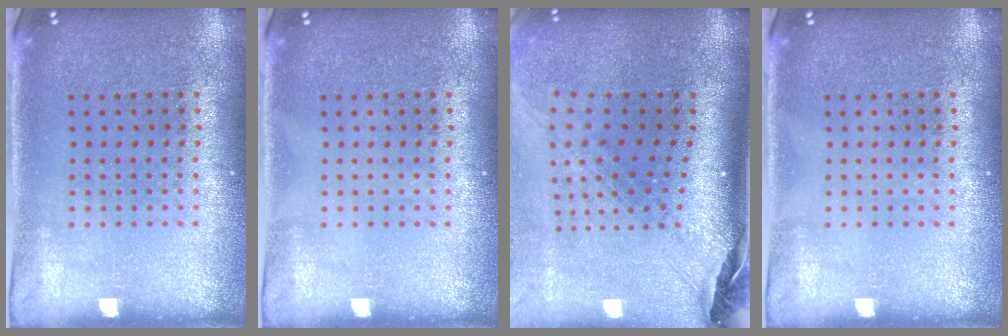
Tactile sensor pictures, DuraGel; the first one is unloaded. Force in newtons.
{"total": 0.0}
{"total": 2.9, "press": 2.0, "slide": 2.0}
{"total": 0.0}